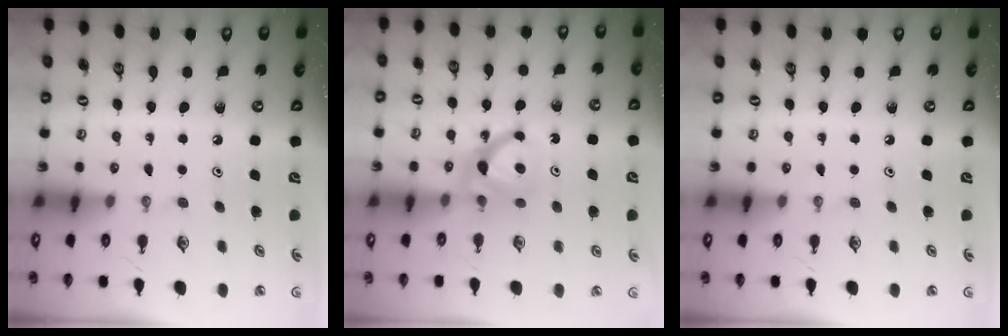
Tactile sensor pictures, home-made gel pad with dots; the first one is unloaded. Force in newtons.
{"total": 7.5, "press": 7.5, "slide": 0.5}
{"total": 0.0}